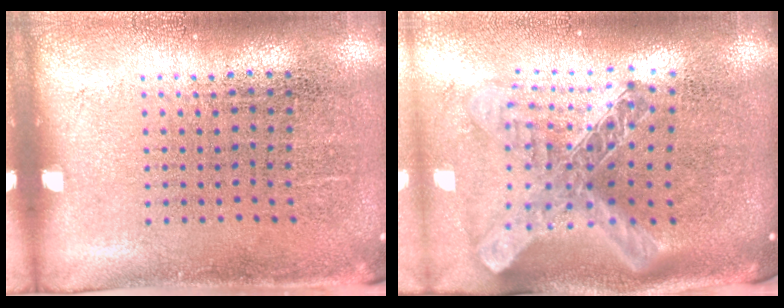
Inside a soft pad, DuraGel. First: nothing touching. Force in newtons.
{"total": 2.9, "press": 2.0, "slide": 2.0}